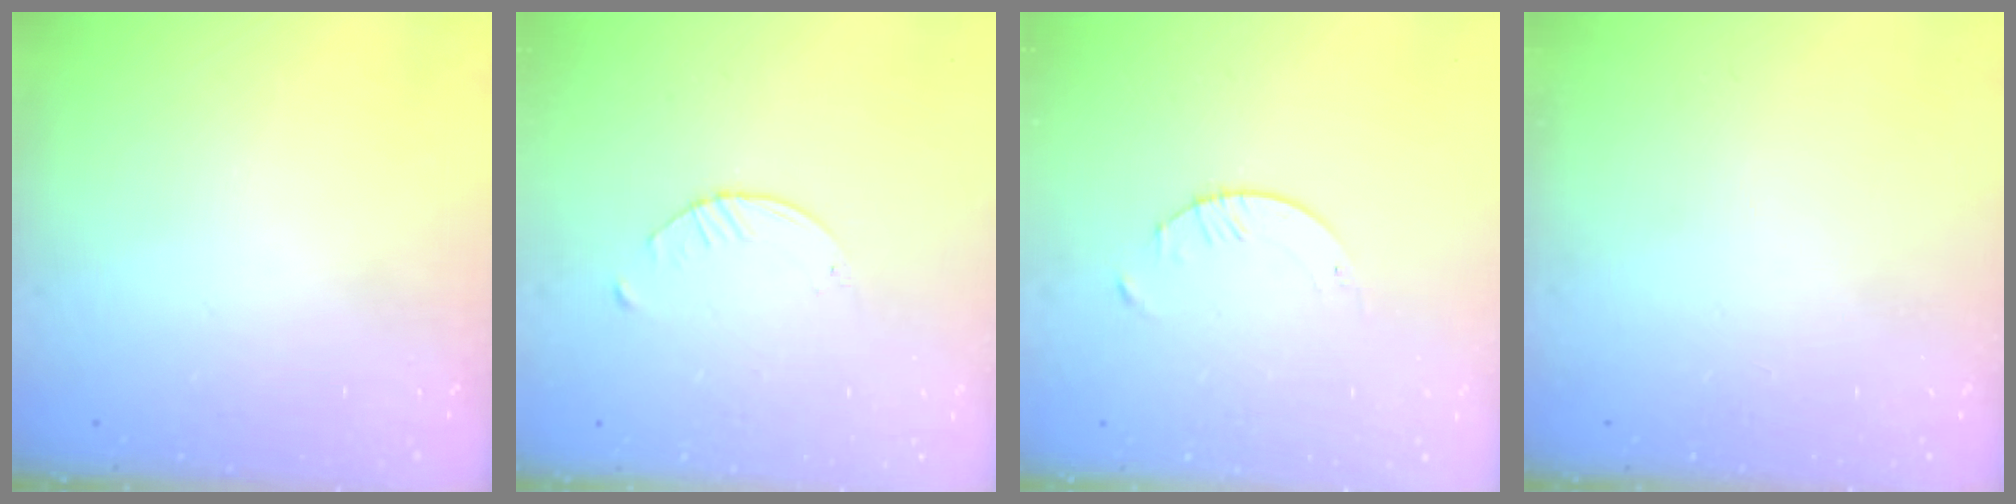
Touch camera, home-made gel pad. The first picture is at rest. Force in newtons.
{"total": 2.0, "press": 2.0, "slide": 0.3}
{"total": 2.1, "press": 2.1, "slide": 0.3}
{"total": 0.0}